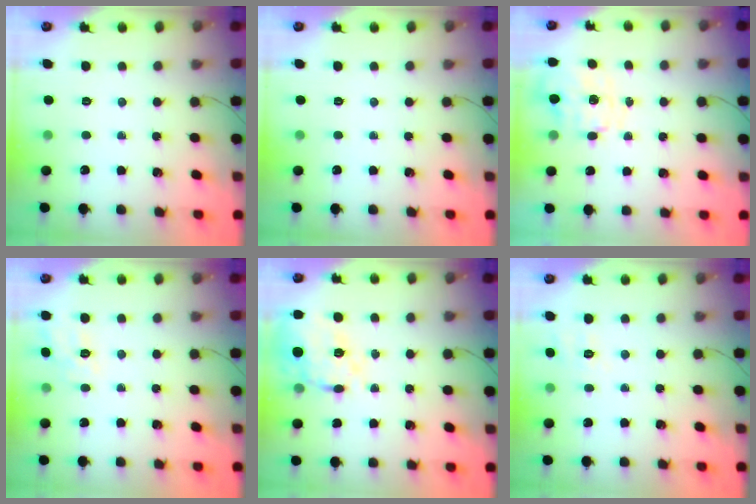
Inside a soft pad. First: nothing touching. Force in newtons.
{"total": 0.0}
{"total": 8.5, "press": 8.4, "slide": 1.4}
{"total": 11.2, "press": 11.1, "slide": 1.2}
{"total": 17.9, "press": 17.8, "slide": 1.9}
{"total": 2.5, "press": 1.0, "slide": 2.3}